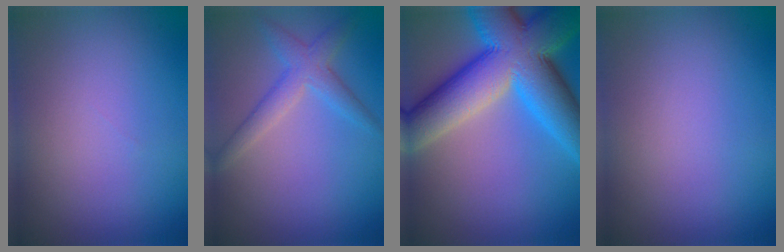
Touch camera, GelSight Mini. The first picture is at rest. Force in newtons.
{"total": 2.9, "press": 2.9, "slide": 0.2}
{"total": 14.1, "press": 14.1, "slide": 0.4}
{"total": 0.0}